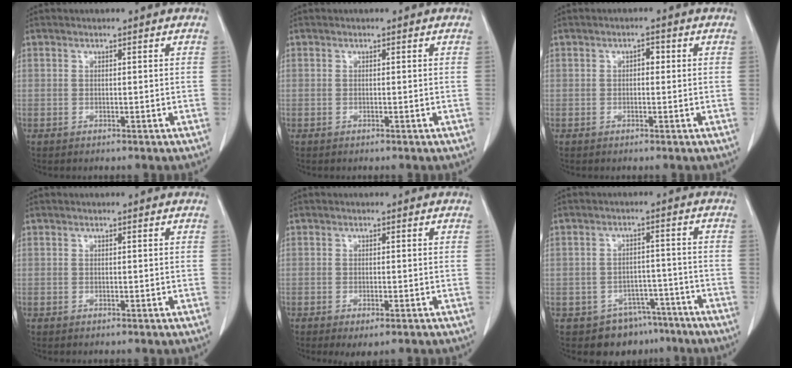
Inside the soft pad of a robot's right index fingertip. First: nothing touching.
{"total": 0.0}
{"total": 1.4, "force": [0.1, 0.8, 1.1], "torque": [-0.014, 0.006, 0.000]}
{"total": 0.0}
{"total": 2.9, "force": [-1.9, 0.7, 2.1], "torque": [-0.026, -0.006, -0.025]}
{"total": 7.4, "force": [-5.3, 5.0, 0.7], "torque": [0.011, 0.027, -0.068]}